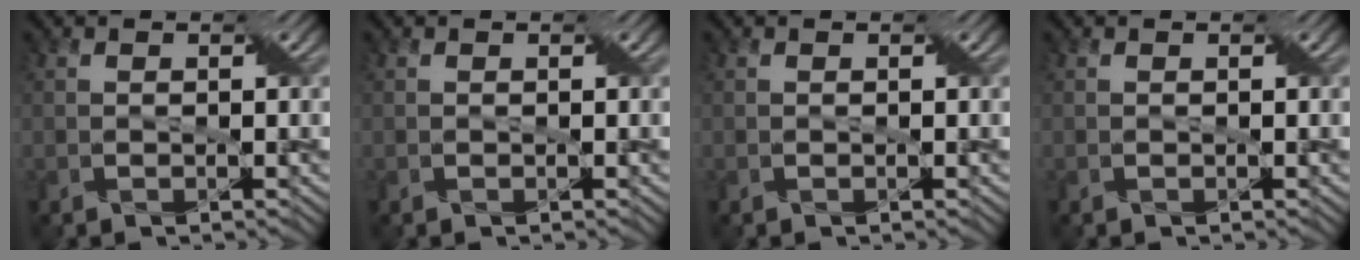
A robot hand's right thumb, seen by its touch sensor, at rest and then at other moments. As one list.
[{"total": 0.0}, {"total": 0.0}, {"total": 0.0}]